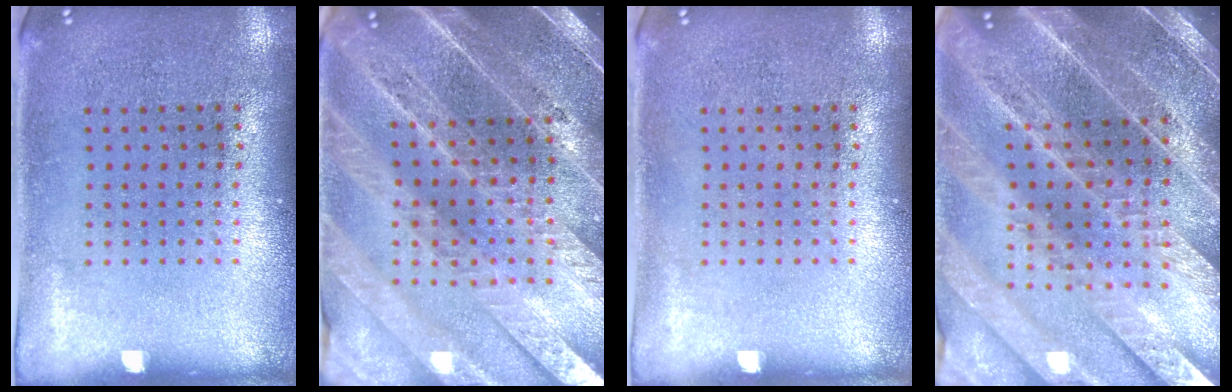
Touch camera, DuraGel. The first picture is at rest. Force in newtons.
{"total": 5.0, "press": 4.3, "slide": 2.4}
{"total": 0.0}
{"total": 4.2, "press": 3.9, "slide": 1.6}